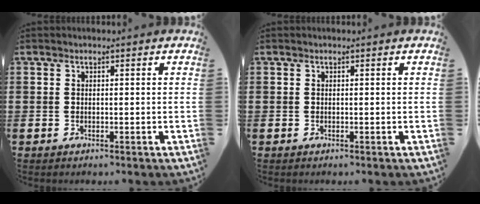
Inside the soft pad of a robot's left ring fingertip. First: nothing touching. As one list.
[{"total": 0.0}]